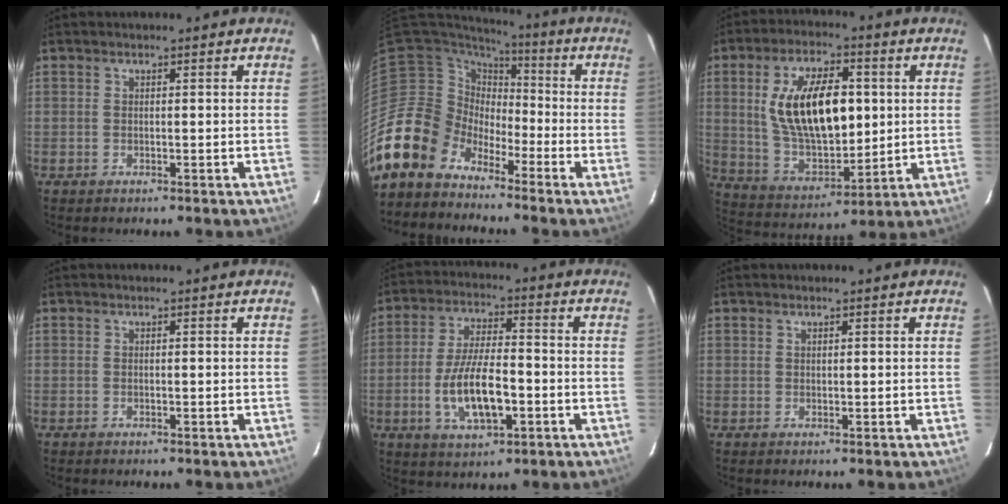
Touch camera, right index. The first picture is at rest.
{"total": 10.9, "force": [-7.9, 7.5, 1.0], "torque": [-0.040, 0.030, -0.157]}
{"total": 18.6, "force": [3.2, 9.3, 15.8], "torque": [-0.295, 0.006, 0.072]}
{"total": 0.0}
{"total": 11.7, "force": [-3.3, 4.3, 10.4], "torque": [-0.207, -0.007, -0.054]}
{"total": 0.7, "force": [0.4, 0.6, 0.0], "torque": [0.001, 0.004, 0.005]}